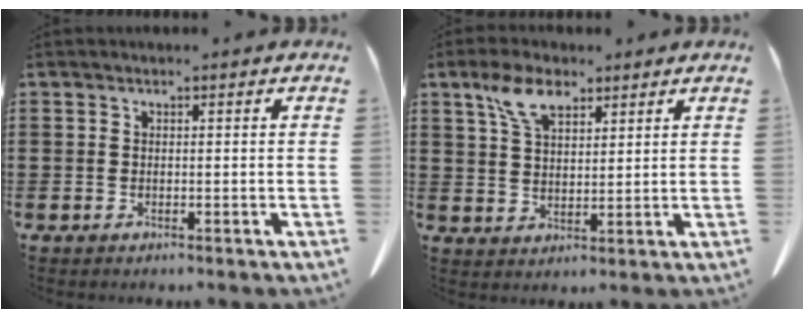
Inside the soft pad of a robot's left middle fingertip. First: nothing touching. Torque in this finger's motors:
{"motor_torque": [0.49, 0.40, 0.55, 0.12]}